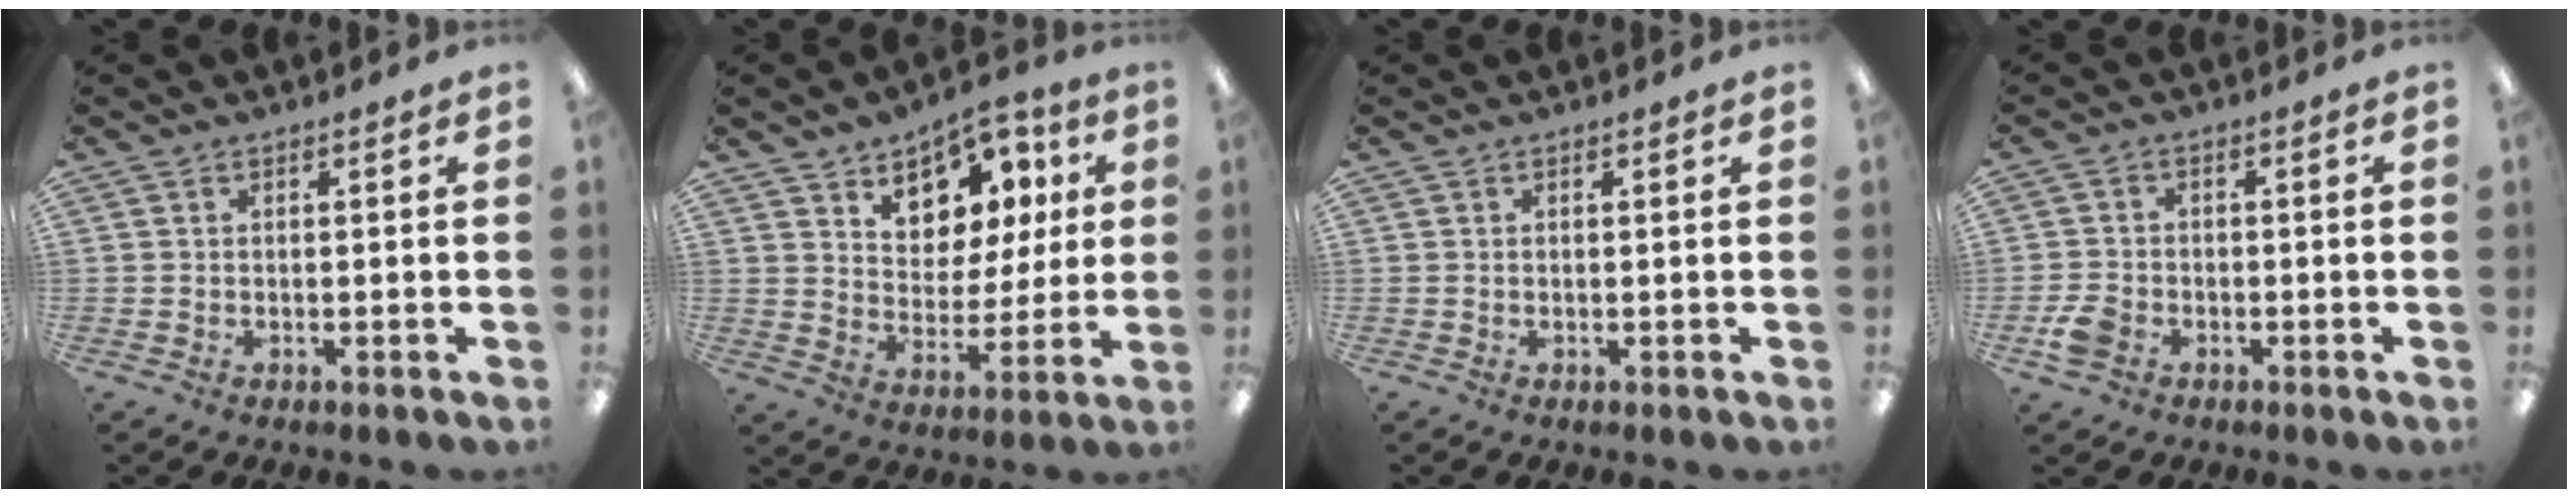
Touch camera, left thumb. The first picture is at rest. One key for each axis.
{"total": 11.8, "fx": 6.8, "fy": 8.6, "fz": 4.3, "tx": -0.068, "ty": -0.038, "tz": 0.129}
{"total": 0.0}
{"total": 4.7, "fx": -2.3, "fy": 3.4, "fz": 2.4, "tx": -0.047, "ty": 0.012, "tz": -0.042}